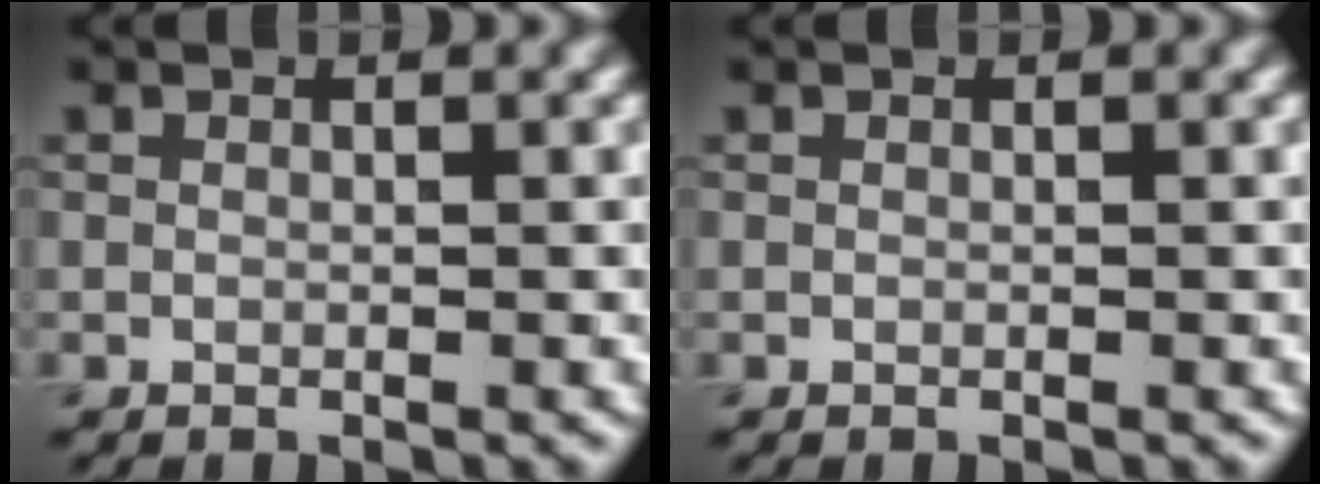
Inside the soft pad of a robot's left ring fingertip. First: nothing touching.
{"total": 0.0}